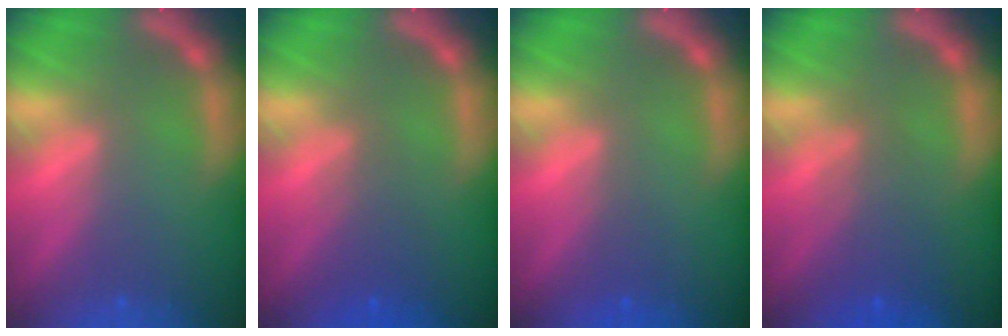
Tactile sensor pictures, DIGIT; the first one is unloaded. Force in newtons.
{"total": 2.5}
{"total": 0.9}
{"total": 3.6}